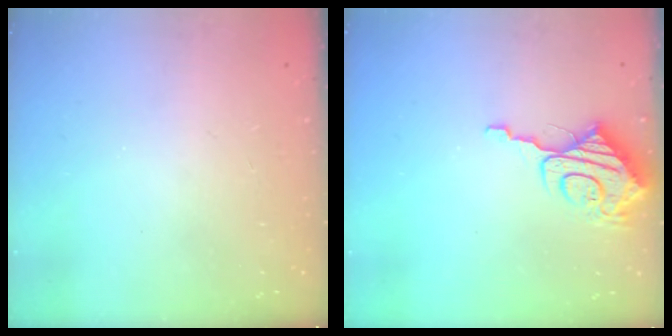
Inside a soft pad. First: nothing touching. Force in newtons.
{"total": 10.4, "press": 10.4, "slide": 1.2}